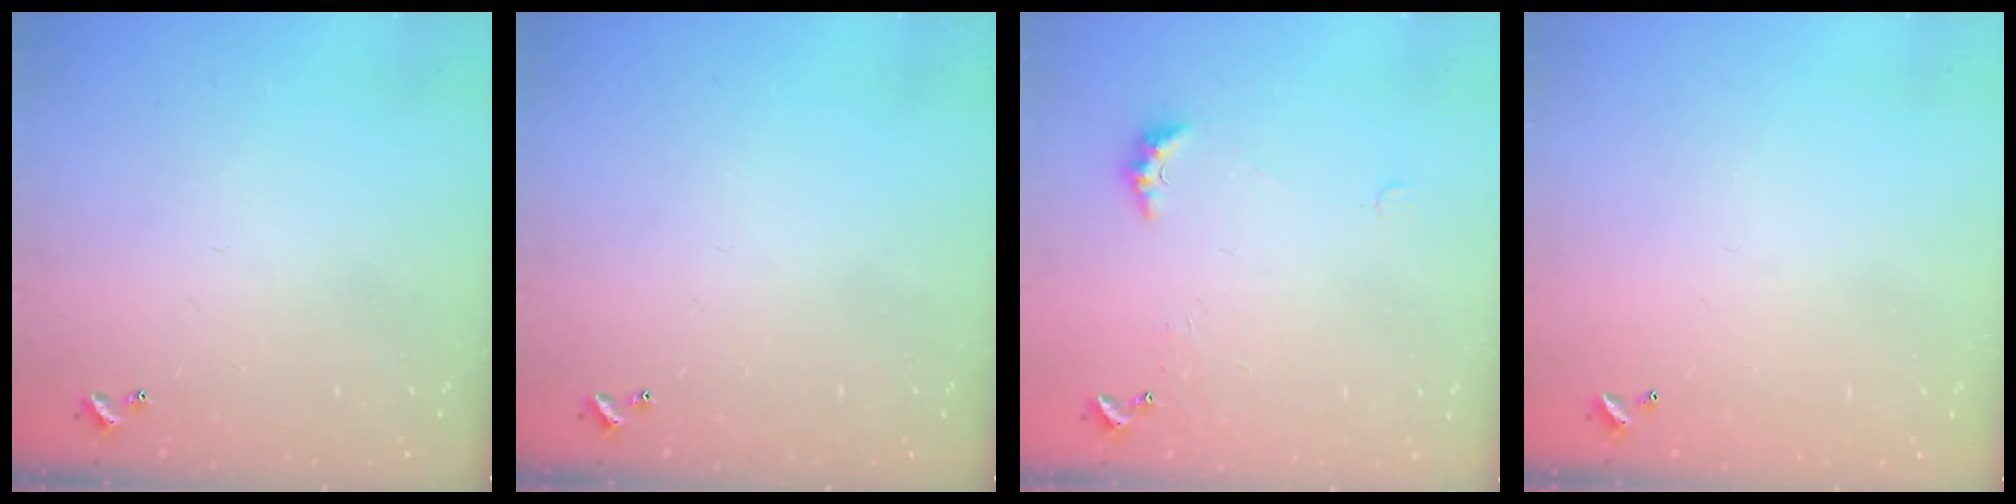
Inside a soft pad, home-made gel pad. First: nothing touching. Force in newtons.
{"total": 0.0}
{"total": 2.7, "press": 2.6, "slide": 0.6}
{"total": 2.7, "press": 2.7, "slide": 0.1}